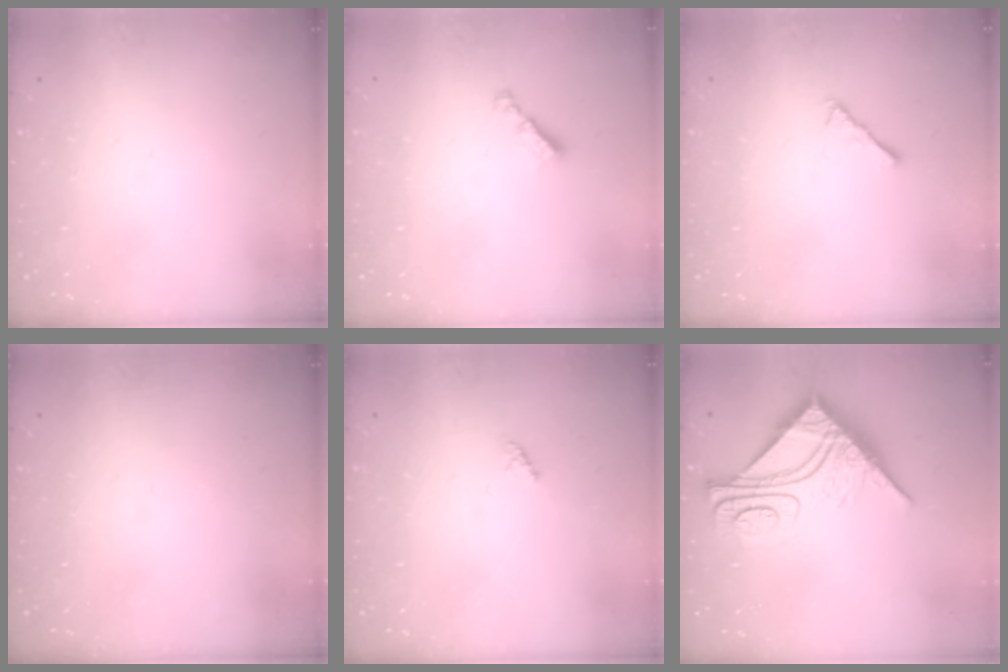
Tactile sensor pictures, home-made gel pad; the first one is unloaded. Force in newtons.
{"total": 2.2, "press": 2.1, "slide": 0.6}
{"total": 2.1, "press": 2.1, "slide": 0.5}
{"total": 0.0}
{"total": 1.5, "press": 1.4, "slide": 0.4}
{"total": 14.7, "press": 14.7, "slide": 1.2}